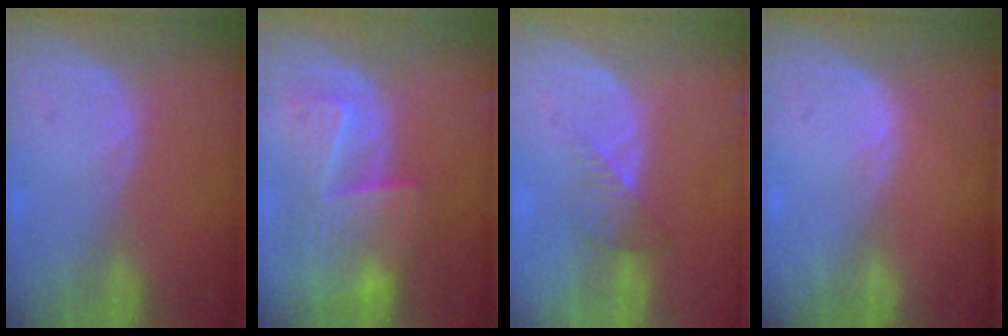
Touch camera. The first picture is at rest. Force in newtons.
{"total": 9.5, "press": 8.4, "slide": 4.5}
{"total": 3.3, "press": 3.1, "slide": 1.2}
{"total": 0.8, "press": 0.5, "slide": 0.7}